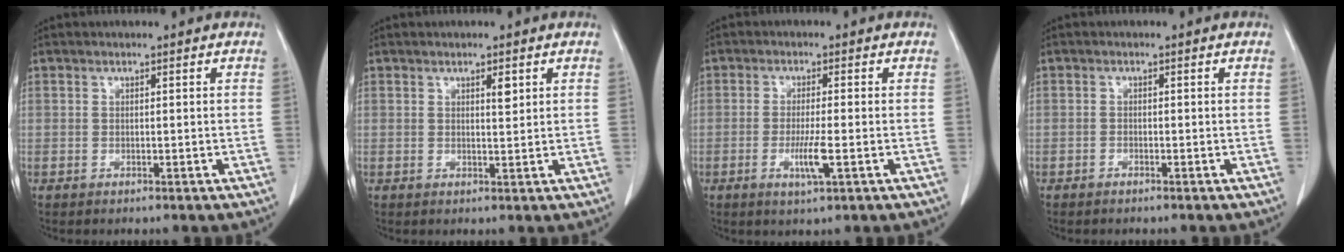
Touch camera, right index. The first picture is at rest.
{"total": 1.6, "force": [0.8, 0.4, 1.4], "torque": [-0.022, -0.004, 0.013]}
{"total": 4.2, "force": [-1.2, 0.0, 4.1], "torque": [-0.077, -0.009, -0.017]}
{"total": 0.6, "force": [-0.5, 0.1, 0.2], "torque": [-0.007, 0.000, -0.010]}